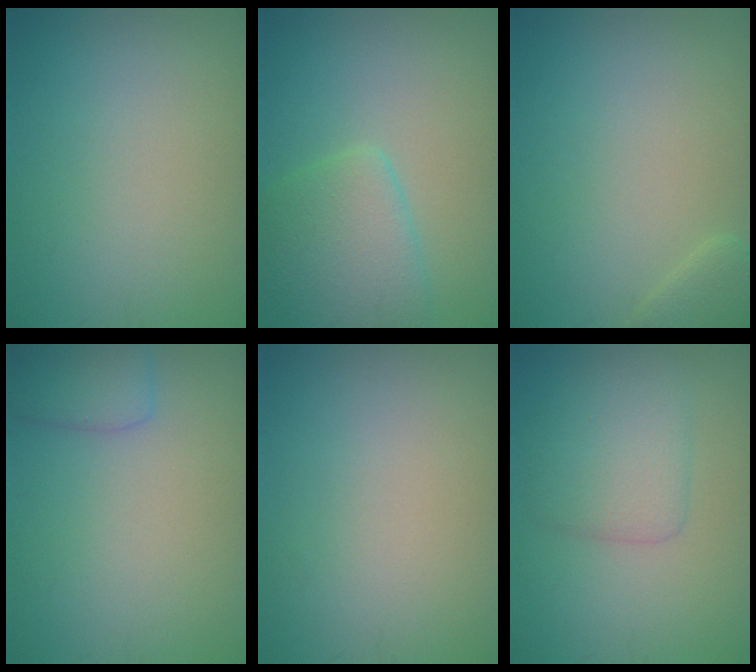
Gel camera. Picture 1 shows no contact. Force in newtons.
{"total": 4.2, "press": 4.2, "slide": 0.3}
{"total": 1.6, "press": 1.6, "slide": 0.1}
{"total": 2.4, "press": 2.4, "slide": 0.1}
{"total": 0.0}
{"total": 3.5, "press": 3.5, "slide": 0.1}